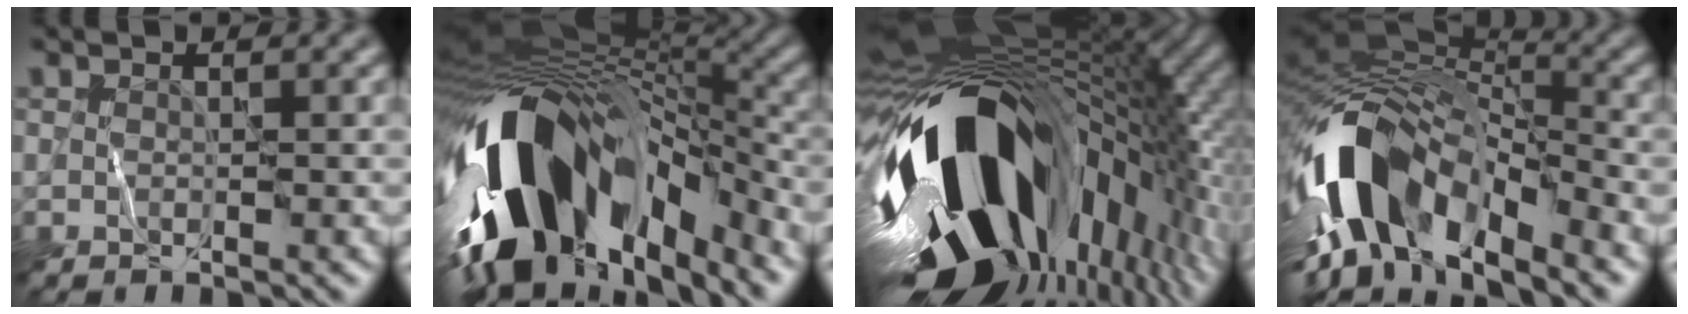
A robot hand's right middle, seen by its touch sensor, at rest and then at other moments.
{"total": 16.1, "force": [-6.9, 8.1, 12.1], "torque": [-0.211, -0.015, -0.114]}
{"total": 19.6, "force": [-3.6, 10.9, 15.9], "torque": [-0.282, -0.044, -0.066]}
{"total": 13.9, "force": [-5.5, 6.8, 10.8], "torque": [-0.206, 0.009, -0.100]}